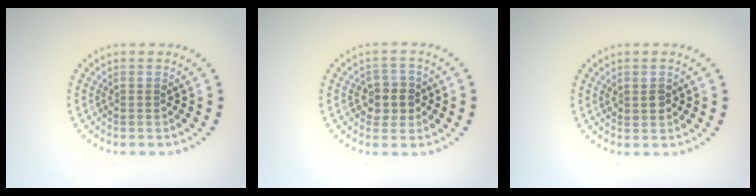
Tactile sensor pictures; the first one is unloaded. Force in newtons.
{"total": 2.7, "press": 2.5, "slide": 0.8}
{"total": 1.4, "press": 1.4, "slide": 0.3}